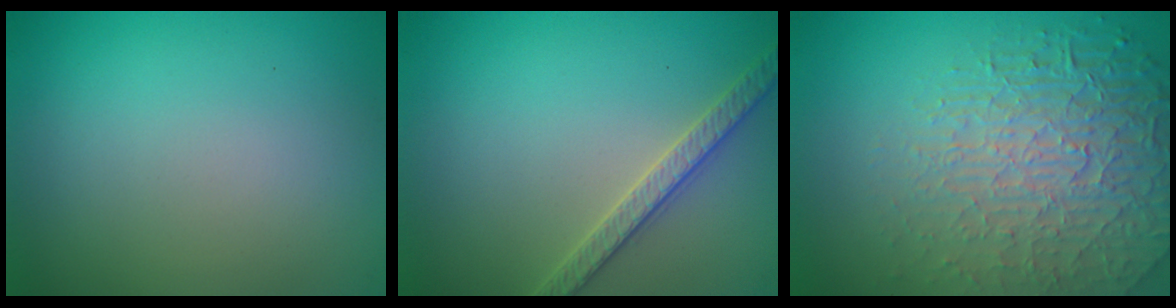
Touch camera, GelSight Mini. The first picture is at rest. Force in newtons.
{"total": 2.7, "press": 2.7, "slide": 0.1}
{"total": 7.8, "press": 5.5, "slide": 5.5}